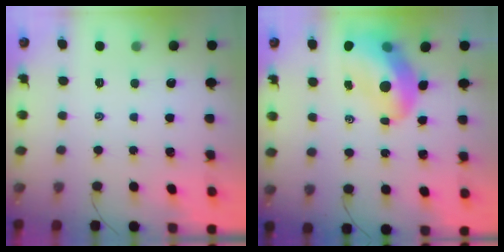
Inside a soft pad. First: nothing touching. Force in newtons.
{"total": 13.8, "press": 13.2, "slide": 3.8}